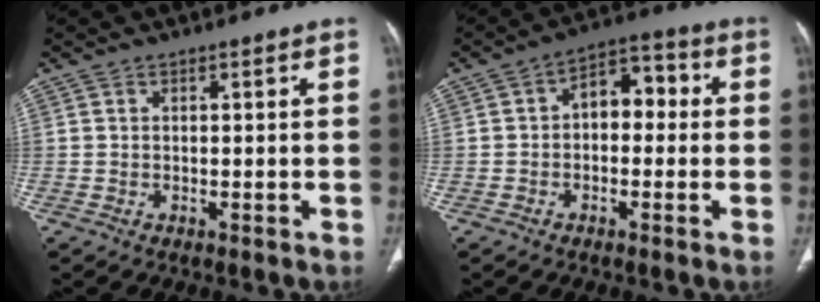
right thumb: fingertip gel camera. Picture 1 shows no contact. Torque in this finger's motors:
{"motor_torque": [0.57, 1.84, 0.64, -0.77, 0.03]}